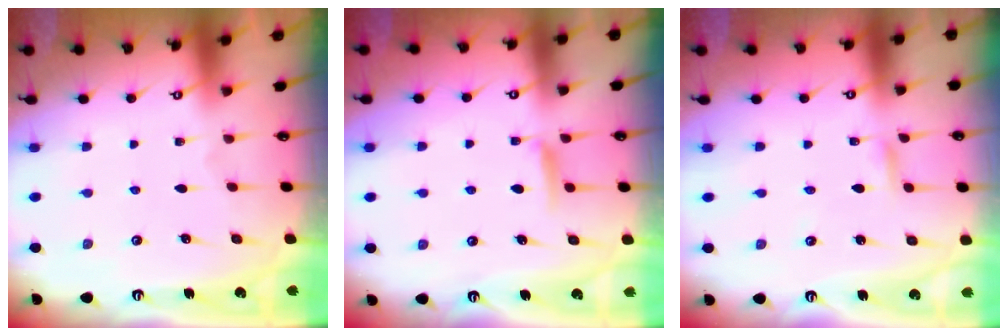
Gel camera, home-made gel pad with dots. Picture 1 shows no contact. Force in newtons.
{"total": 5.8, "press": 5.8, "slide": 0.6}
{"total": 1.9, "press": 1.9, "slide": 0.1}